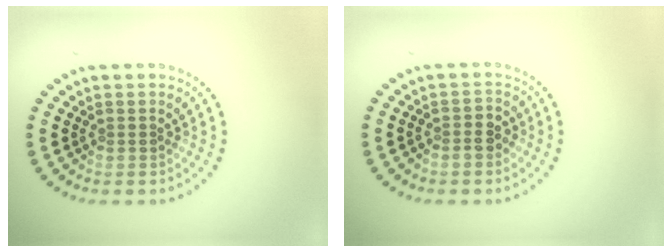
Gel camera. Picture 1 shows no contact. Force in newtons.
{"total": 1.8, "press": 1.6, "slide": 0.9}